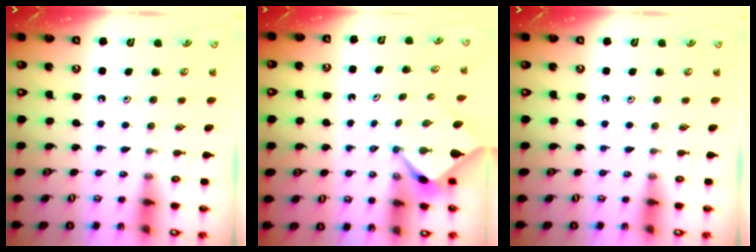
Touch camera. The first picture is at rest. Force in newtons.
{"total": 2.6, "press": 2.5, "slide": 0.3}
{"total": 0.0}